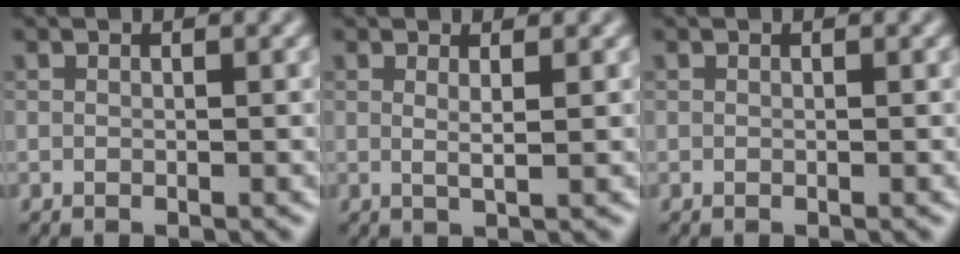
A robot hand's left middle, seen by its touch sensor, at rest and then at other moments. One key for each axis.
{"total": 1.5, "fx": 0.5, "fy": 0.4, "fz": 1.3, "tx": -0.021, "ty": -0.001, "tz": 0.001}
{"total": 0.0}